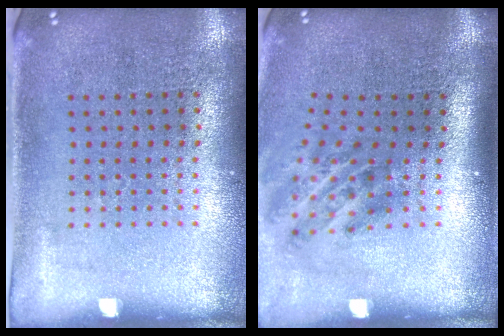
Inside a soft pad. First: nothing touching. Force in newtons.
{"total": 1.9, "press": 1.2, "slide": 1.5}